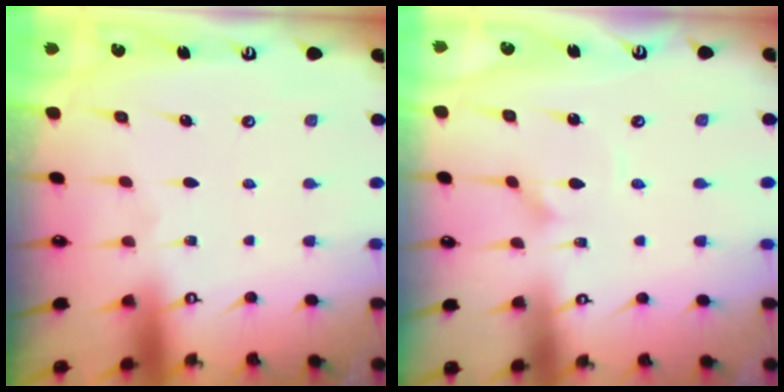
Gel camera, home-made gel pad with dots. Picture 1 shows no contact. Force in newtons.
{"total": 2.0, "press": 2.0, "slide": 0.0}